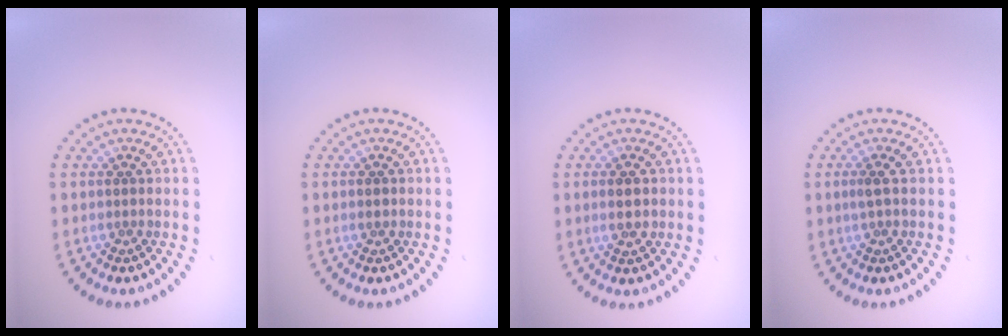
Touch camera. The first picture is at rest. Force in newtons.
{"total": 0.9, "press": 0.9, "slide": 0.1}
{"total": 1.7, "press": 1.7, "slide": 0.3}
{"total": 0.9, "press": 0.8, "slide": 0.5}